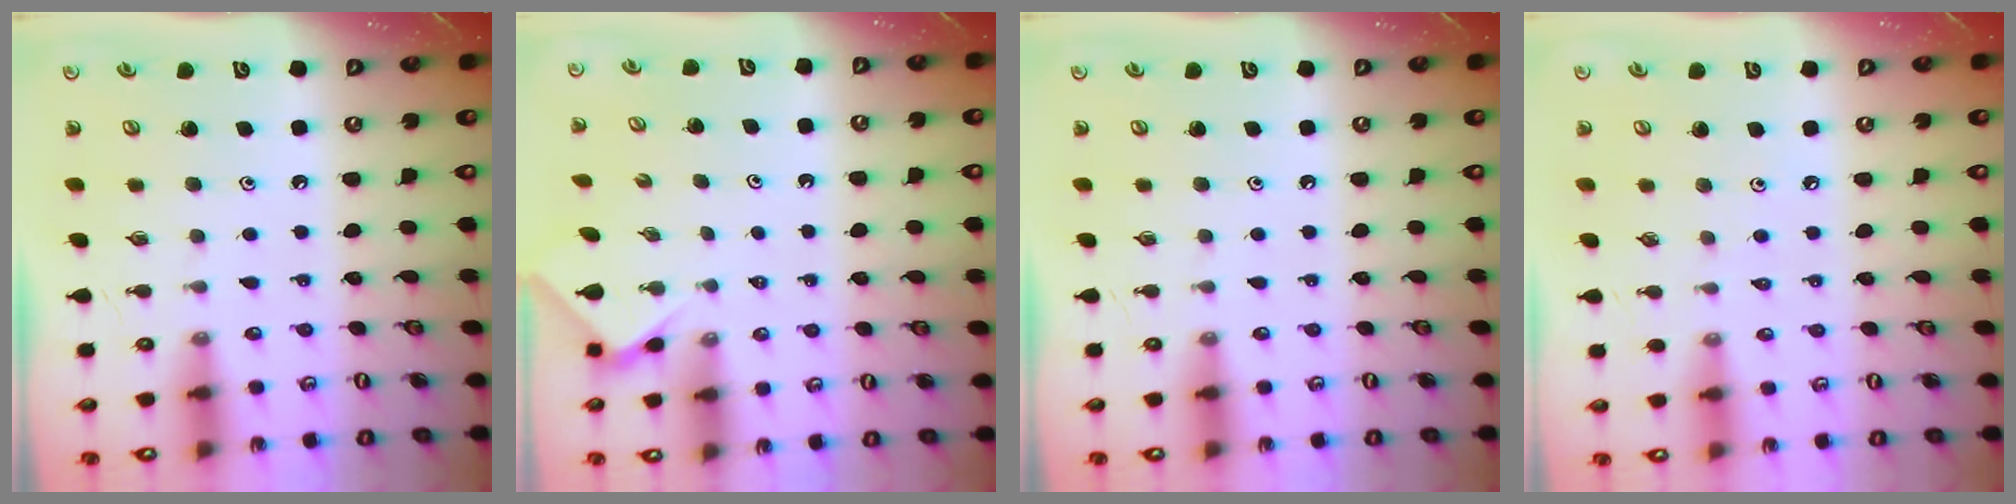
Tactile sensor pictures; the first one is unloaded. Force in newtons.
{"total": 1.9, "press": 1.9, "slide": 0.3}
{"total": 0.0}
{"total": 2.8, "press": 2.7, "slide": 0.6}